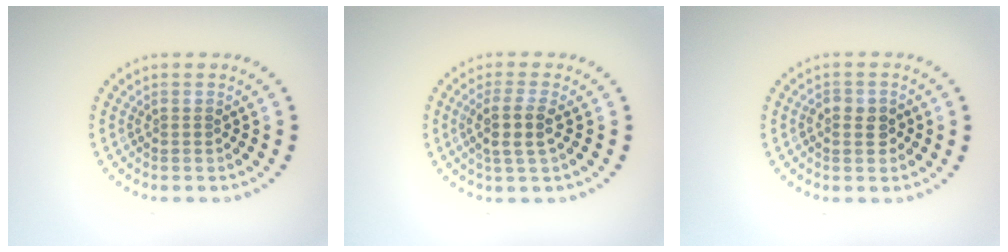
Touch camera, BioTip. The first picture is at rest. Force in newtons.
{"total": 2.8, "press": 2.4, "slide": 1.4}
{"total": 1.9, "press": 1.9, "slide": 0.5}